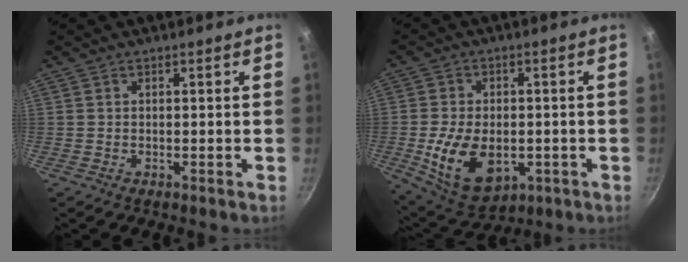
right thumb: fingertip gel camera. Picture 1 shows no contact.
{"total": 14.0, "force": [-2.7, 9.0, 10.3], "torque": [-0.166, -0.004, -0.027]}